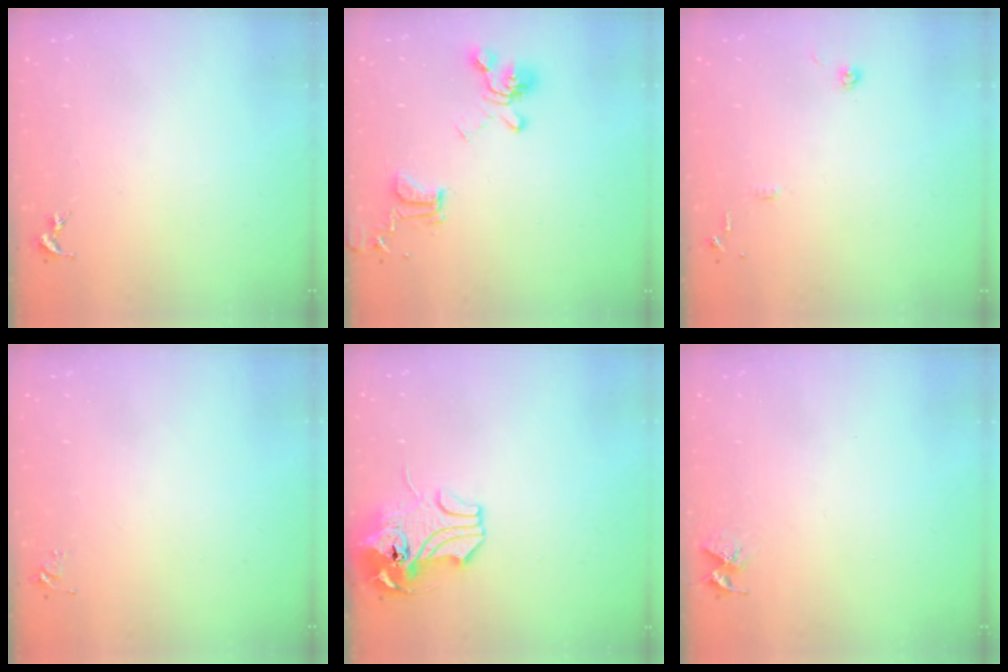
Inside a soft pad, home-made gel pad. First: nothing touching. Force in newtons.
{"total": 16.2, "press": 16.2, "slide": 1.7}
{"total": 8.8, "press": 8.8, "slide": 0.8}
{"total": 4.1, "press": 4.1, "slide": 0.6}
{"total": 11.0, "press": 10.8, "slide": 1.9}
{"total": 6.6, "press": 6.6, "slide": 0.5}